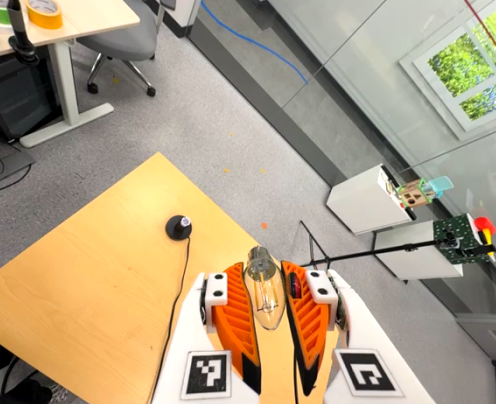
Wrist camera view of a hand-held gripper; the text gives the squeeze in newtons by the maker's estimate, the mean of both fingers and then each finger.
{"total": 19.4, "left": 22.0, "right": 16.8}